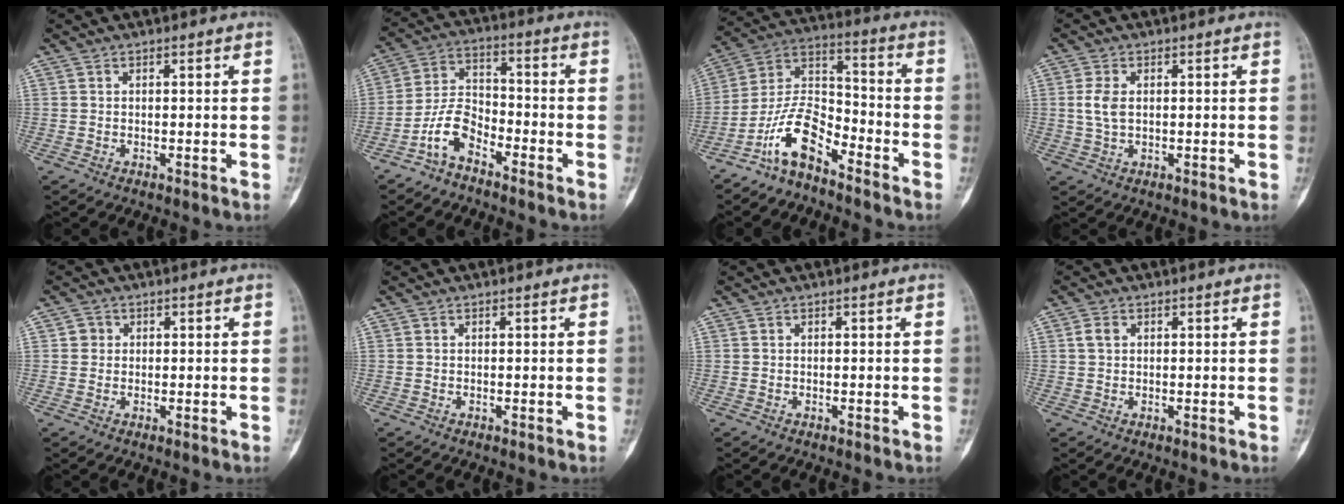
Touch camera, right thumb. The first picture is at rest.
{"total": 7.3, "force": [-4.9, 3.4, 4.2], "torque": [-0.082, 0.048, -0.105]}
{"total": 10.9, "force": [-7.5, 4.5, 6.5], "torque": [-0.121, 0.079, -0.154]}
{"total": 3.7, "force": [0.4, 2.2, 3.0], "torque": [-0.067, 0.002, 0.009]}
{"total": 1.7, "force": [0.3, 1.7, 0.4], "torque": [0.003, 0.002, 0.002]}
{"total": 0.0}
{"total": 0.0}
{"total": 1.8, "force": [0.5, 1.3, 1.1], "torque": [-0.022, 0.005, 0.011]}